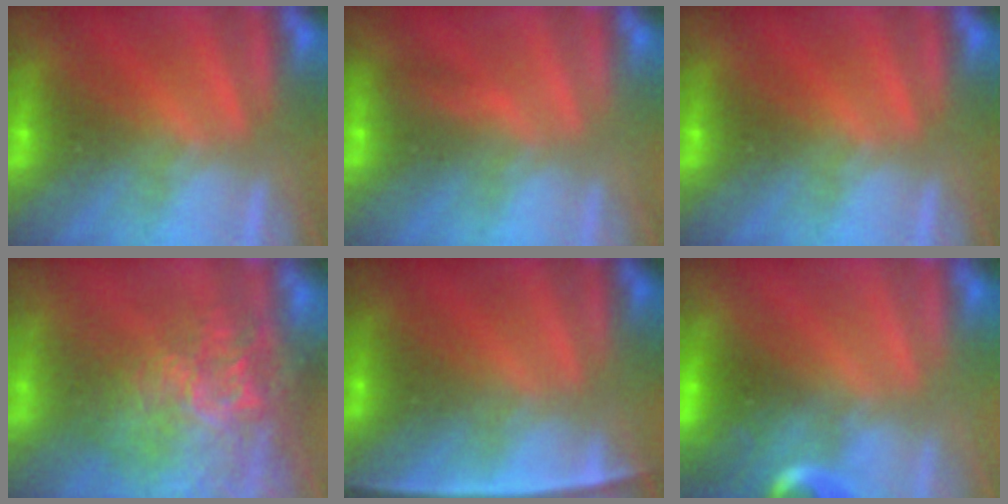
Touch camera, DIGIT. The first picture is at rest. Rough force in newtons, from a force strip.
{"total": 3.1}
{"total": 0.0}
{"total": 11.6}
{"total": 2.4}
{"total": 8.0}